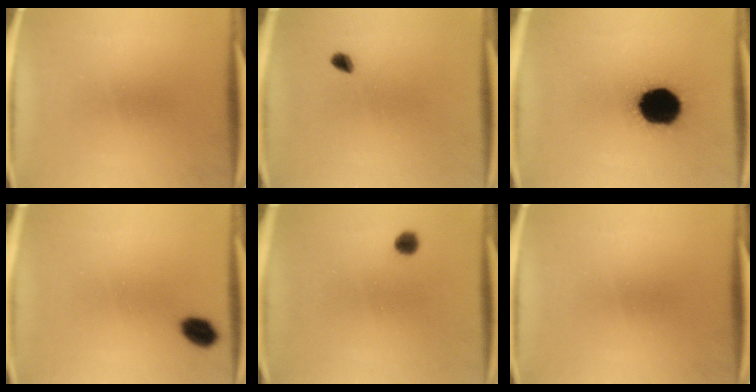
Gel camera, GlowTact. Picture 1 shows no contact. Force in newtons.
{"total": 1.7}
{"total": 19.9}
{"total": 5.1}
{"total": 2.3}
{"total": 0.0}